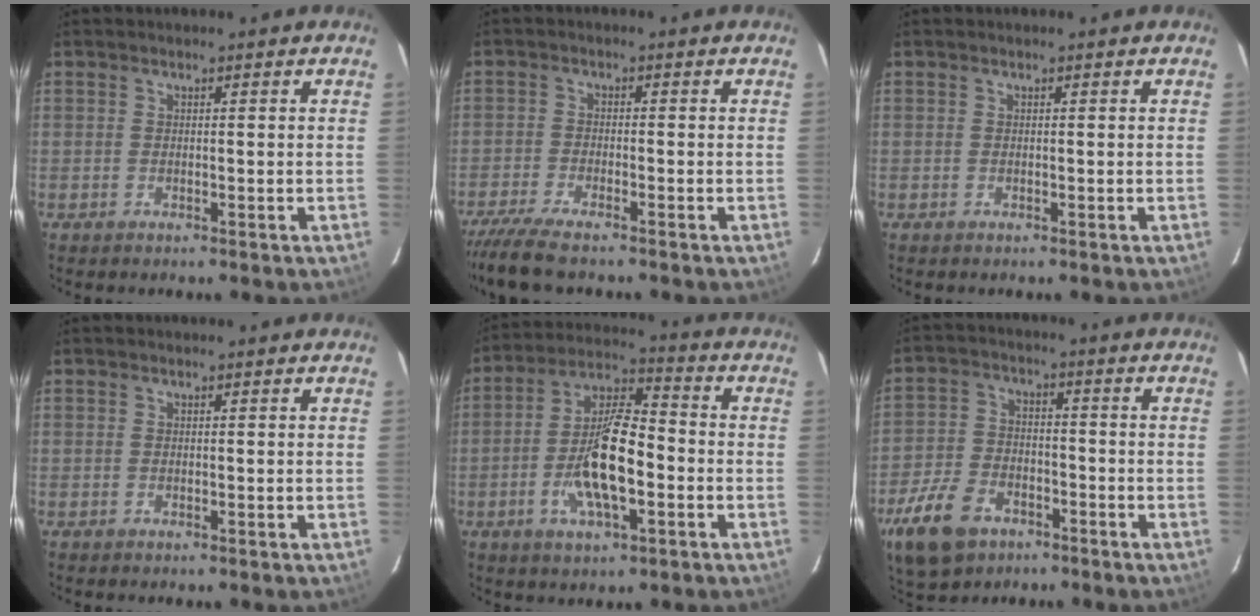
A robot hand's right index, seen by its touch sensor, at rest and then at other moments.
{"total": 7.9, "force": [-6.7, 1.1, 4.0], "torque": [-0.107, -0.029, -0.126]}
{"total": 0.0}
{"total": 0.0}
{"total": 13.2, "force": [-3.7, 4.4, 11.9], "torque": [-0.240, 0.002, -0.070]}
{"total": 13.8, "force": [-8.0, 8.6, 7.3], "torque": [-0.188, -0.005, -0.143]}